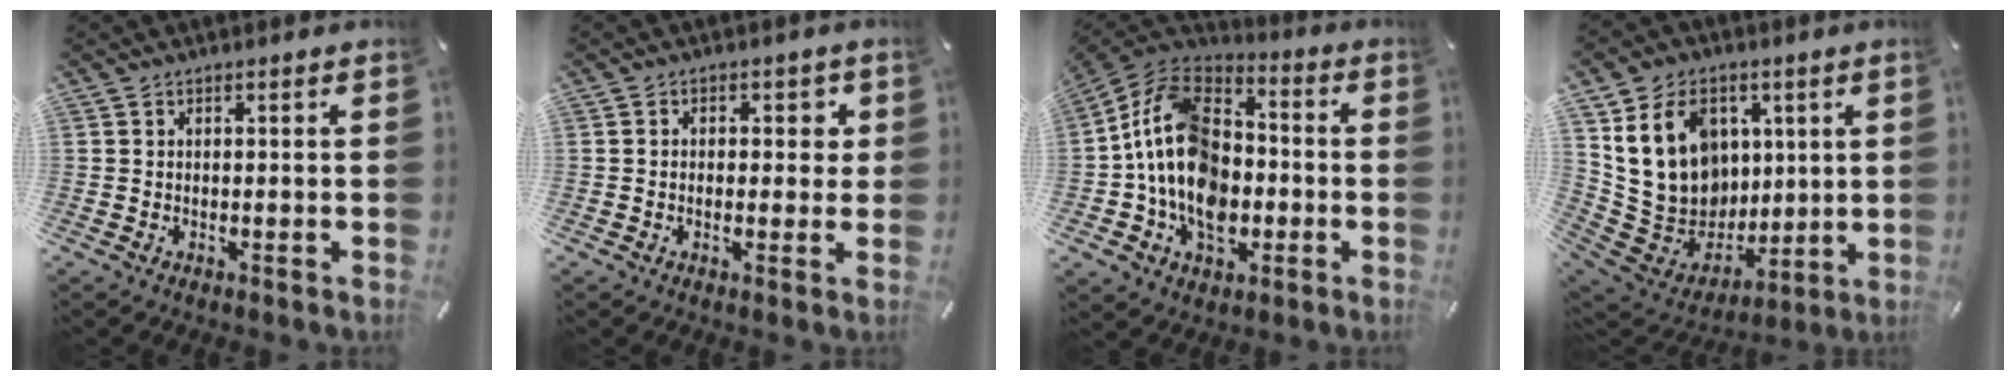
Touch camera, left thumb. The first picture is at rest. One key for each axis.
{"total": 3.6, "fx": 0.1, "fy": 2.5, "fz": 2.6, "tx": -0.029, "ty": 0.002, "tz": -0.009}
{"total": 18.2, "fx": -3.4, "fy": 13.8, "fz": 11.2, "tx": -0.233, "ty": 0.019, "tz": -0.065}
{"total": 19.8, "fx": 5.9, "fy": 16.1, "fz": 9.9, "tx": -0.180, "ty": -0.029, "tz": 0.125}